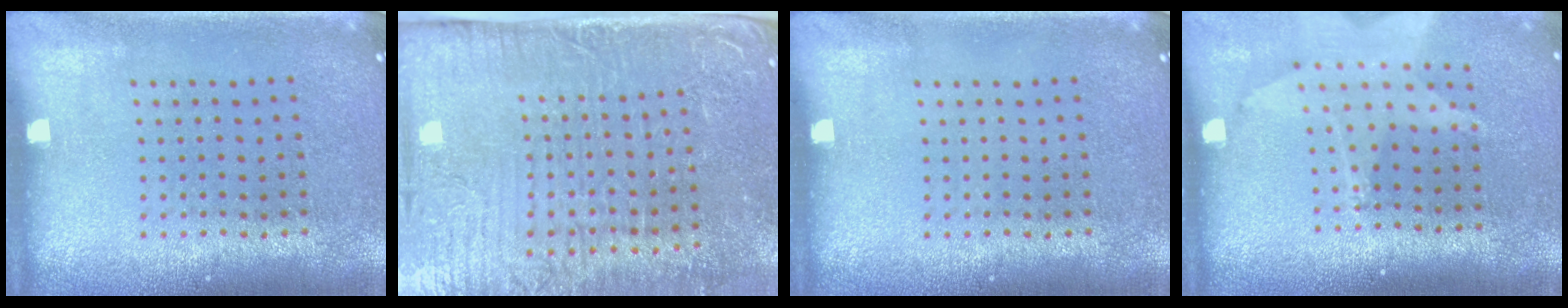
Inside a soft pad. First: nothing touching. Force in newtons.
{"total": 5.3, "press": 4.6, "slide": 2.7}
{"total": 0.0}
{"total": 1.8, "press": 1.5, "slide": 1.0}